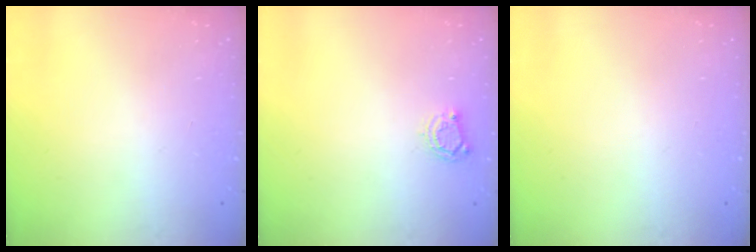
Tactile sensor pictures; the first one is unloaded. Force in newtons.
{"total": 4.0, "press": 3.9, "slide": 0.3}
{"total": 0.0}